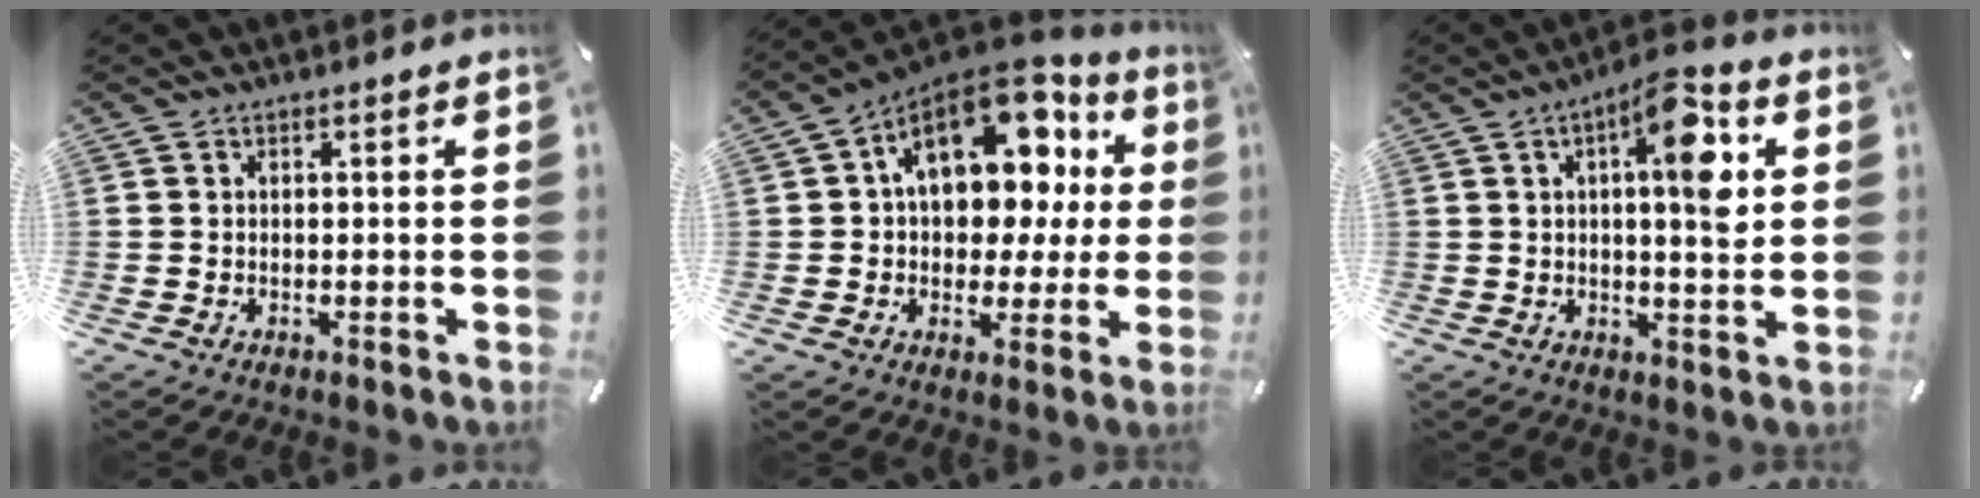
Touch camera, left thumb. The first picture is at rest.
{"total": 18.8, "force": [7.4, 11.8, 12.6], "torque": [-0.187, -0.051, 0.126]}
{"total": 12.0, "force": [4.2, 3.6, 10.6], "torque": [-0.156, -0.015, 0.060]}